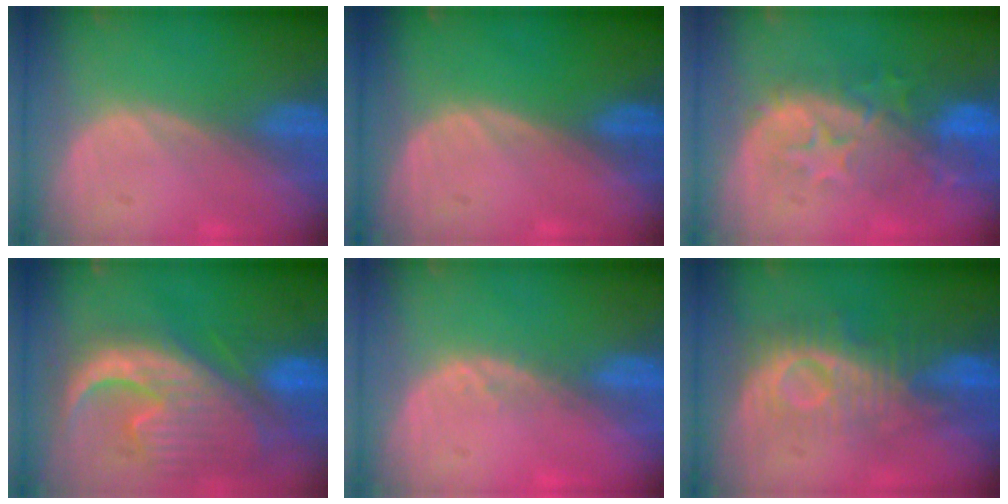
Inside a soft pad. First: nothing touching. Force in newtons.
{"total": 0.0}
{"total": 10.2, "press": 8.9, "slide": 5.0}
{"total": 13.5, "press": 11.6, "slide": 6.9}
{"total": 1.3, "press": 1.2, "slide": 0.6}
{"total": 8.8, "press": 8.3, "slide": 2.8}